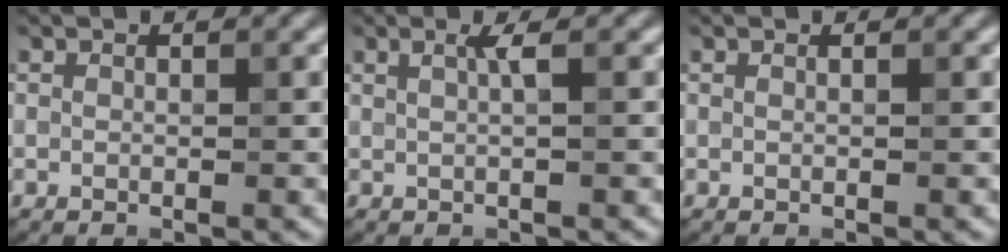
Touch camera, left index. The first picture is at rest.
{"total": 1.6, "force": [0.4, 0.4, 1.5], "torque": [-0.024, 0.002, 0.001]}
{"total": 0.6, "force": [0.2, 0.2, 0.5], "torque": [-0.007, -0.002, -0.005]}